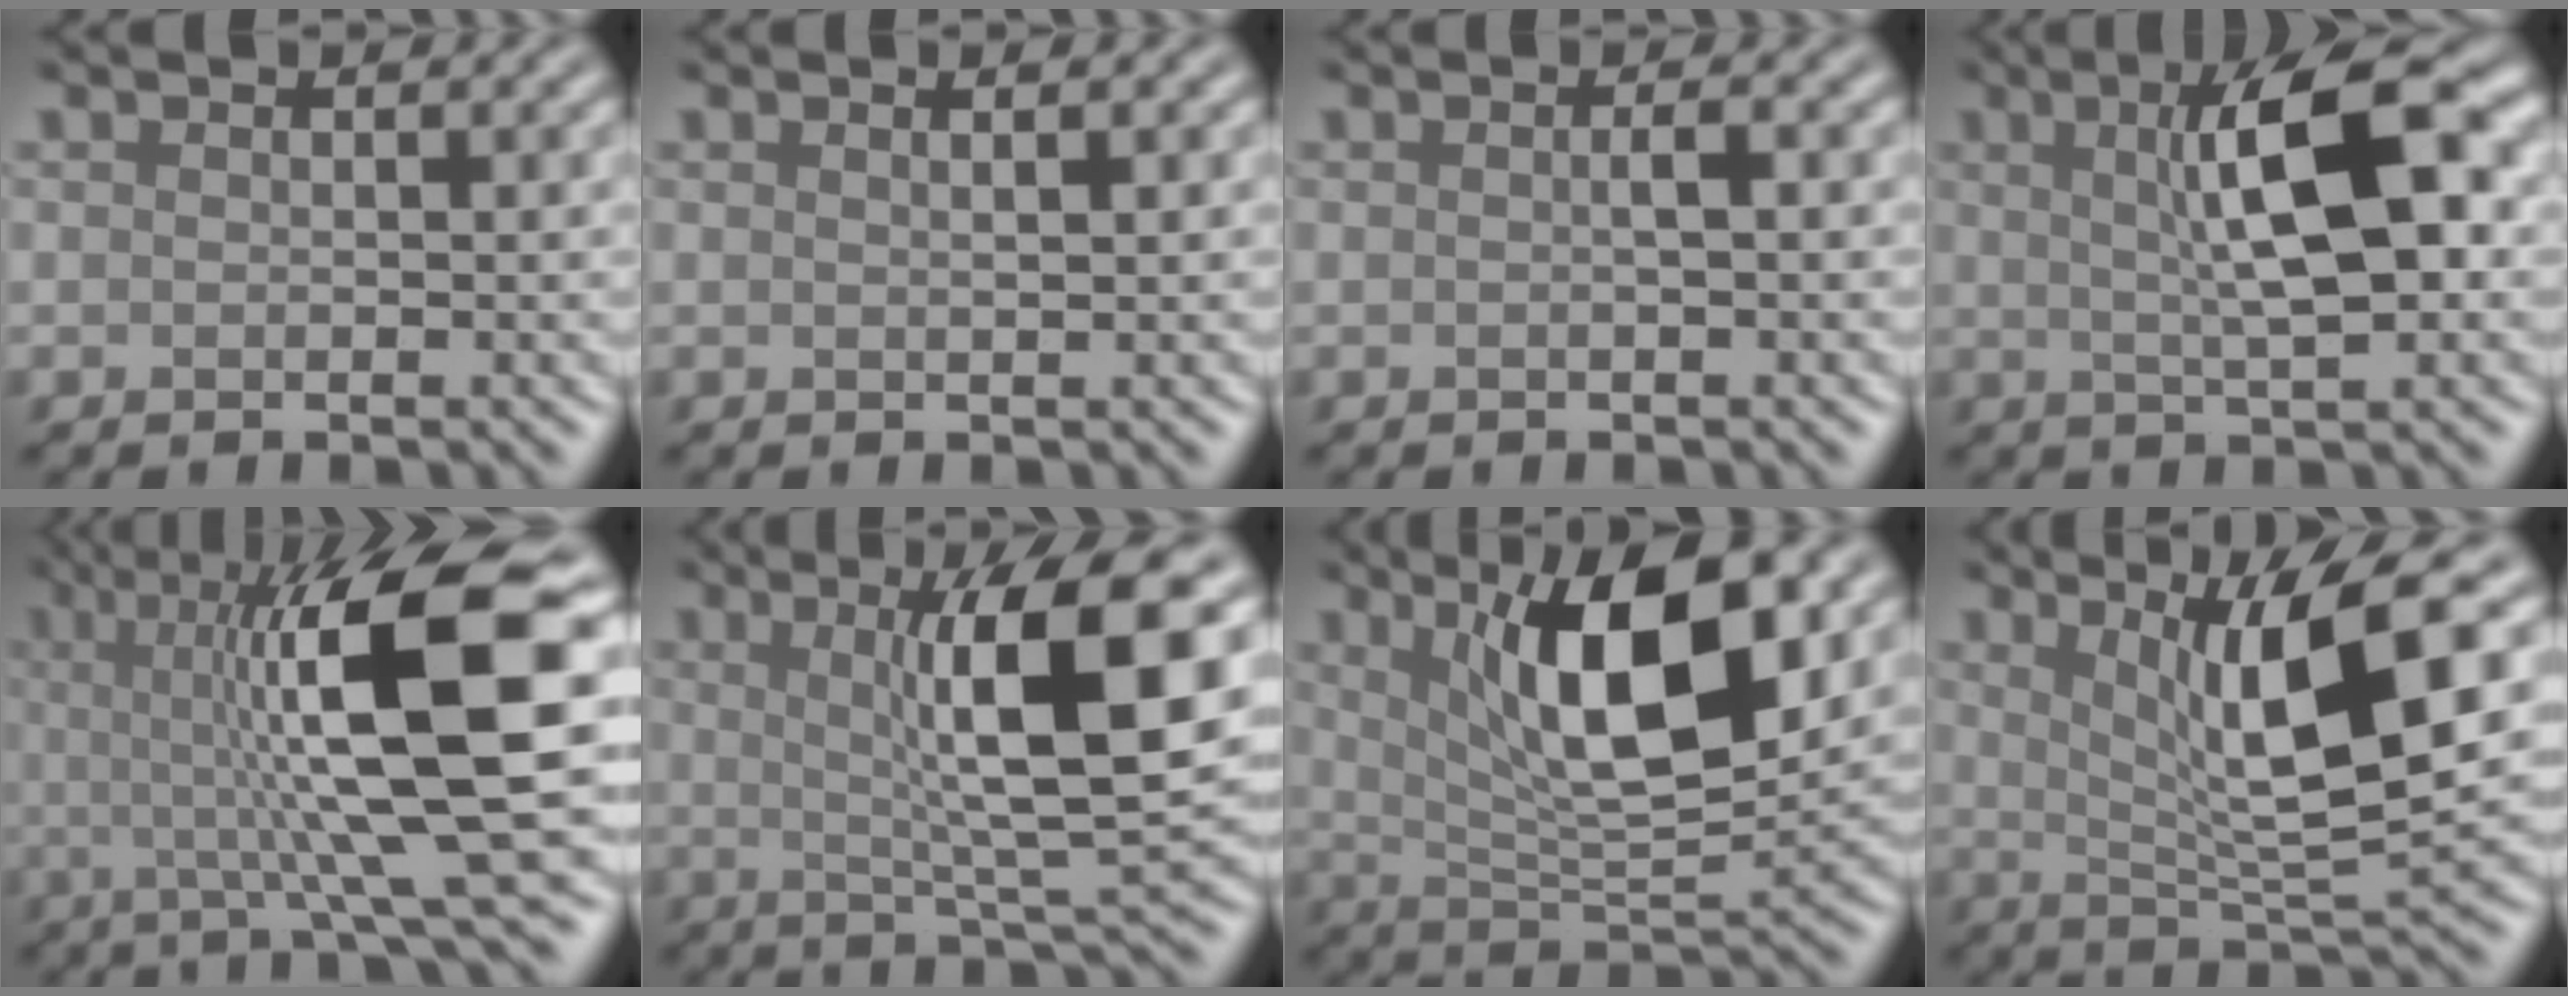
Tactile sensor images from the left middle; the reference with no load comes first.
{"total": 1.0, "force": [0.4, 0.3, 0.8], "torque": [-0.007, 0.004, 0.003]}
{"total": 0.8, "force": [-0.1, 0.0, 0.8], "torque": [-0.017, 0.003, -0.001]}
{"total": 8.1, "force": [1.6, 2.0, 7.7], "torque": [-0.112, 0.015, 0.021]}
{"total": 13.4, "force": [1.4, 2.9, 13.0], "torque": [-0.185, 0.015, 0.020]}
{"total": 9.7, "force": [1.9, 1.7, 9.4], "torque": [-0.128, -0.002, 0.035]}
{"total": 9.8, "force": [3.5, 3.0, 8.6], "torque": [-0.140, -0.007, 0.062]}
{"total": 9.0, "force": [2.4, 1.8, 8.5], "torque": [-0.128, -0.007, 0.046]}